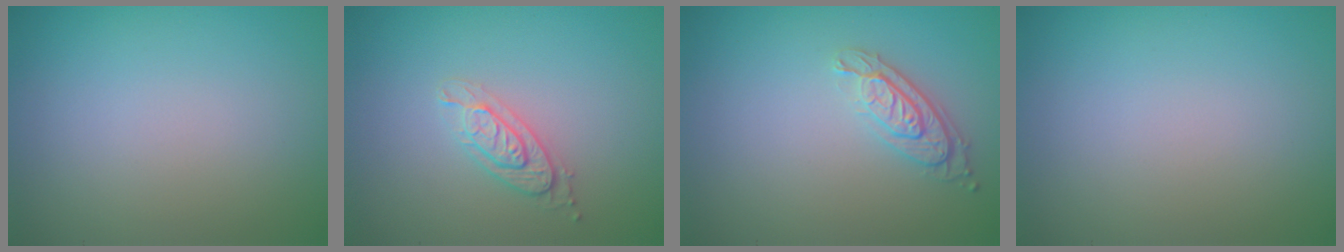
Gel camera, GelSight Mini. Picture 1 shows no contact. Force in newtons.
{"total": 2.1, "press": 2.1, "slide": 0.4}
{"total": 2.4, "press": 1.9, "slide": 1.4}
{"total": 0.0}